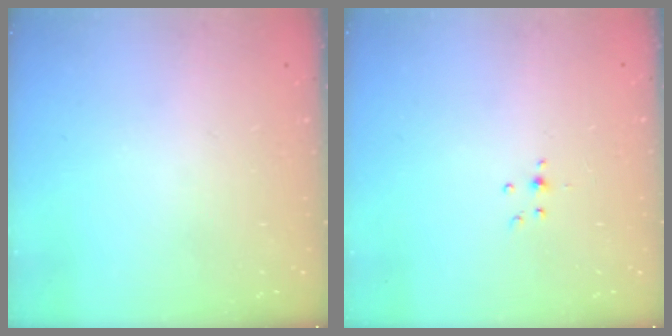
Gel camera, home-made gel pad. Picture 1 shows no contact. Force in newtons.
{"total": 2.9, "press": 2.8, "slide": 0.7}